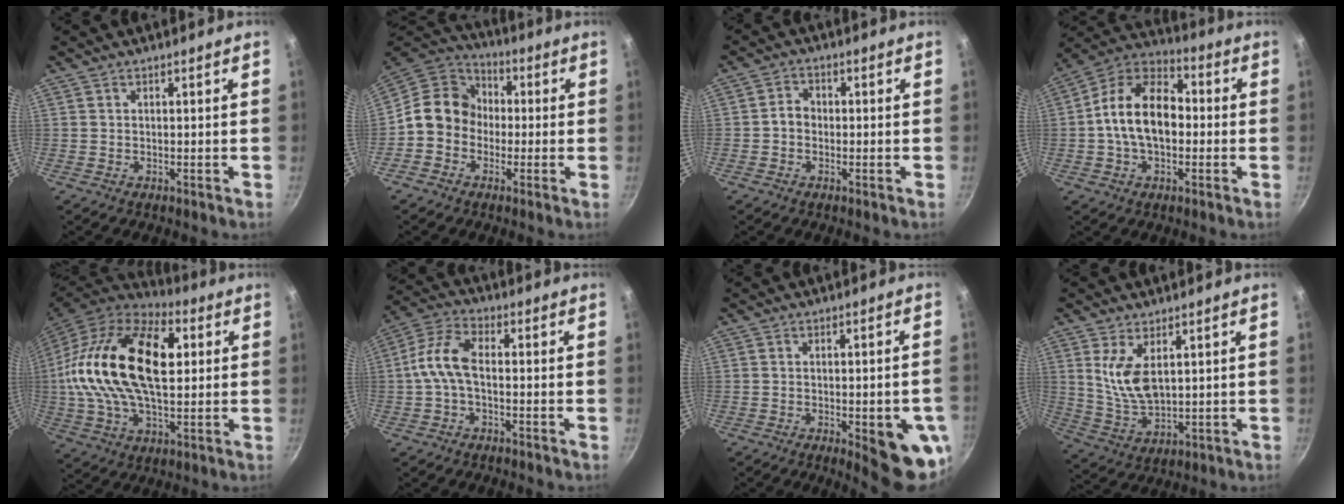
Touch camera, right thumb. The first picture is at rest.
{"total": 11.5, "force": [-1.1, 10.1, 5.4], "torque": [-0.058, 0.037, -0.044]}
{"total": 3.0, "force": [-0.7, 2.5, 1.6], "torque": [-0.015, 0.016, -0.018]}
{"total": 15.3, "force": [-0.9, 9.9, 11.6], "torque": [-0.169, 0.039, -0.036]}
{"total": 27.1, "force": [4.5, 15.0, 22.1], "torque": [-0.406, 0.018, 0.063]}
{"total": 8.0, "force": [-1.2, 3.9, 6.9], "torque": [-0.151, 0.032, -0.038]}
{"total": 12.0, "force": [-3.7, 3.7, 10.7], "torque": [-0.105, 0.008, -0.041]}
{"total": 8.8, "force": [2.8, 4.3, 7.1], "torque": [-0.134, -0.029, 0.067]}